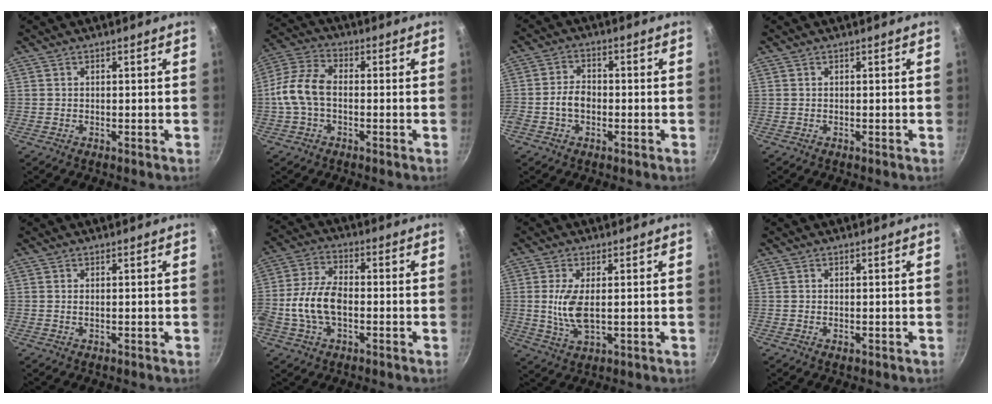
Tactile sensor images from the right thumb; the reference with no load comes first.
{"total": 9.4, "force": [-1.1, 5.9, 7.3], "torque": [-0.141, 0.032, -0.037]}
{"total": 4.9, "force": [-1.4, 3.5, 3.2], "torque": [-0.047, 0.023, -0.031]}
{"total": 0.0}
{"total": 0.6, "force": [0.1, 0.2, 0.5], "torque": [-0.011, 0.000, 0.000]}
{"total": 11.2, "force": [-1.9, 6.7, 8.7], "torque": [-0.167, 0.029, -0.047]}
{"total": 7.1, "force": [0.4, 3.0, 6.4], "torque": [-0.132, -0.007, 0.010]}
{"total": 0.9, "force": [-0.2, 0.5, 0.7], "torque": [-0.009, -0.001, -0.004]}